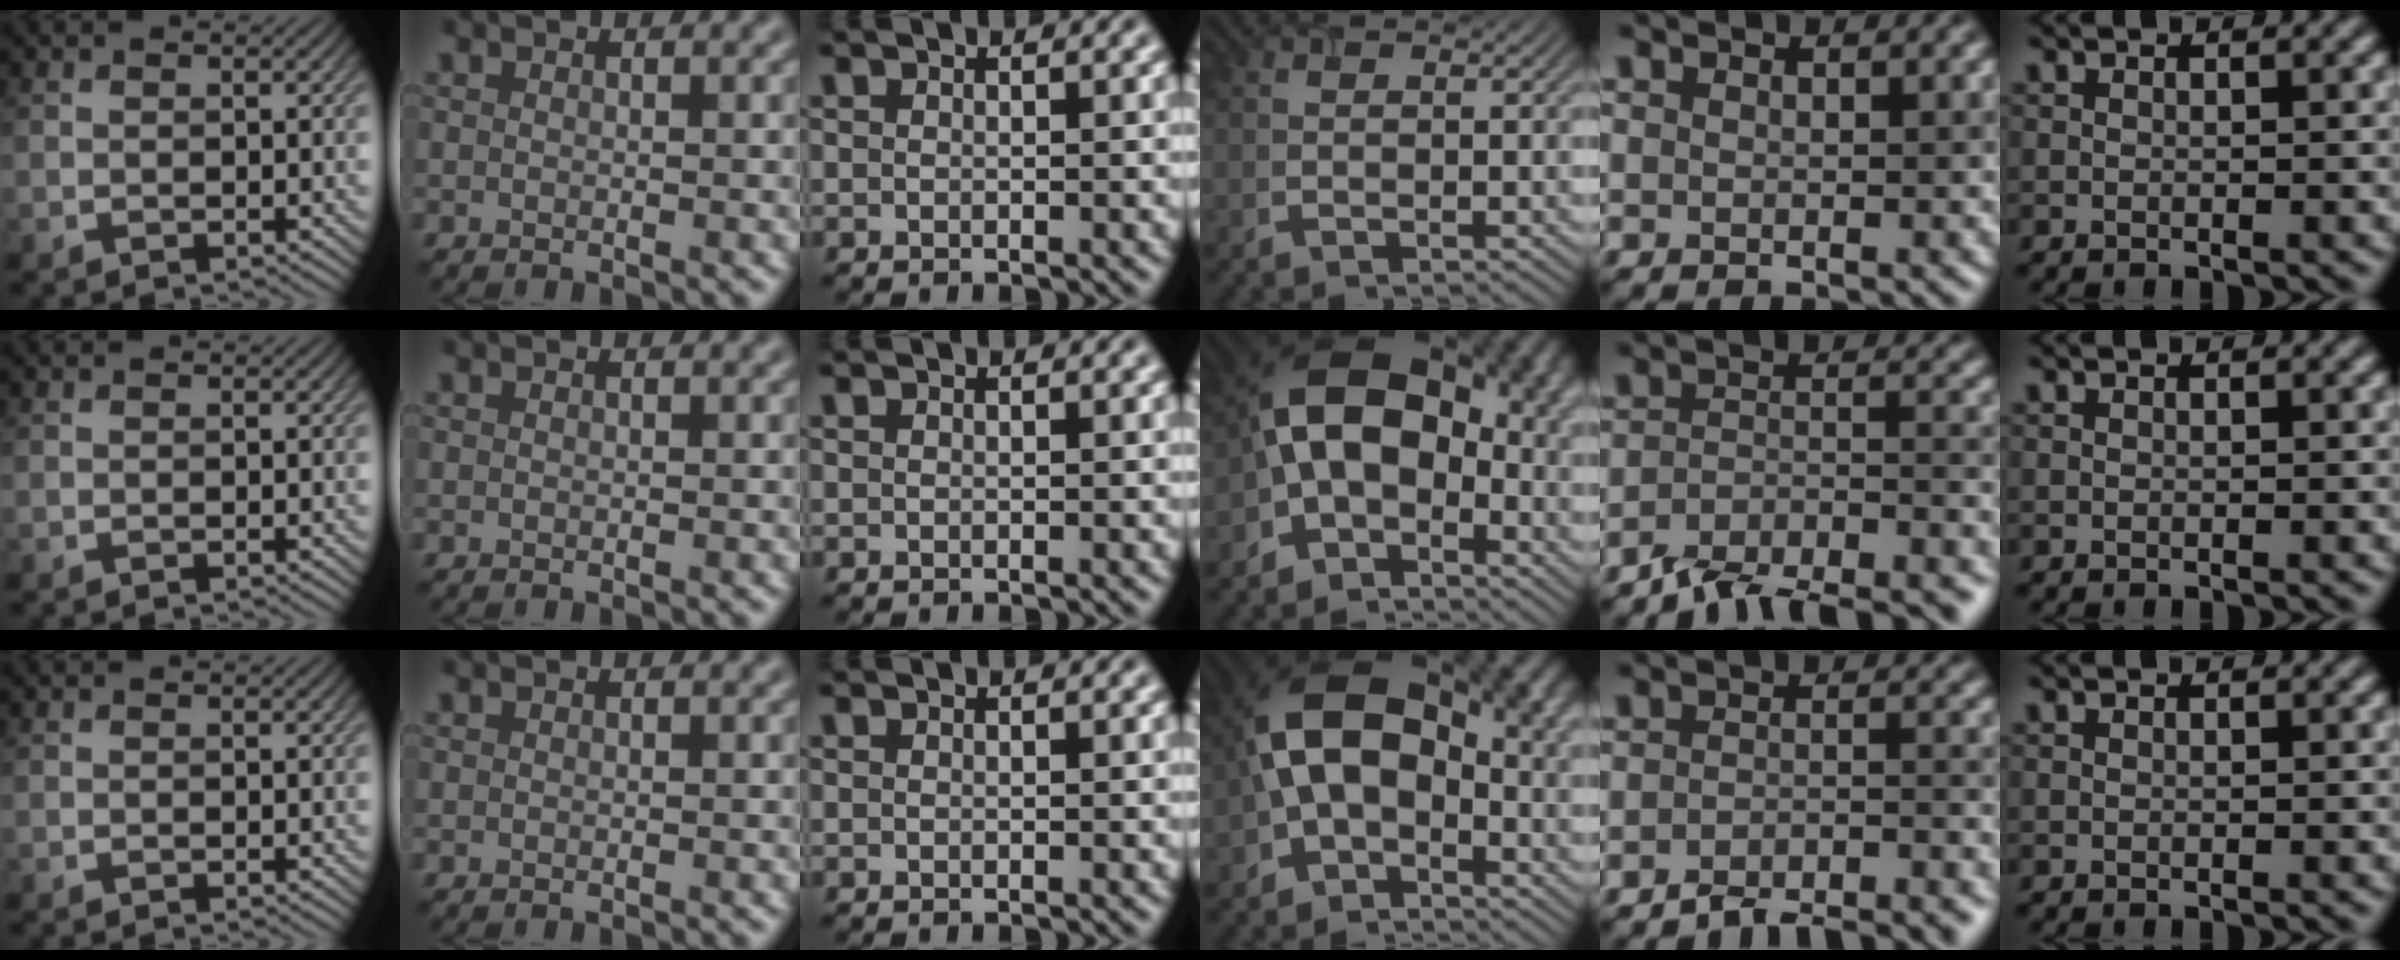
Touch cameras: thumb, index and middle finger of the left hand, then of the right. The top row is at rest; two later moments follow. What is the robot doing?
{"motion": "lift_and_place", "object": "timer"}